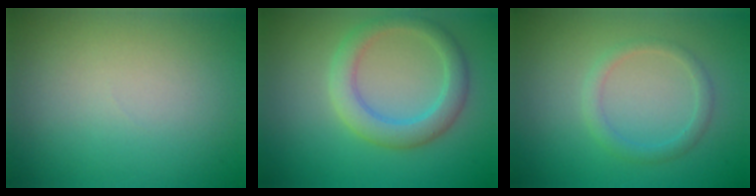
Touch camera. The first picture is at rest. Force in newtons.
{"total": 3.7, "press": 3.7, "slide": 0.3}
{"total": 1.6, "press": 1.6, "slide": 0.0}